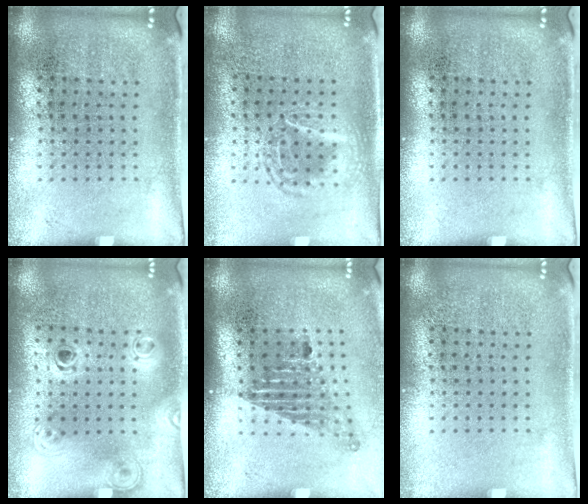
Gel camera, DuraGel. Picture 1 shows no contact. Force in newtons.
{"total": 1.2, "press": 1.2, "slide": 0.1}
{"total": 0.0}
{"total": 1.2, "press": 1.1, "slide": 0.6}
{"total": 1.6, "press": 1.1, "slide": 1.2}
{"total": 0.0}